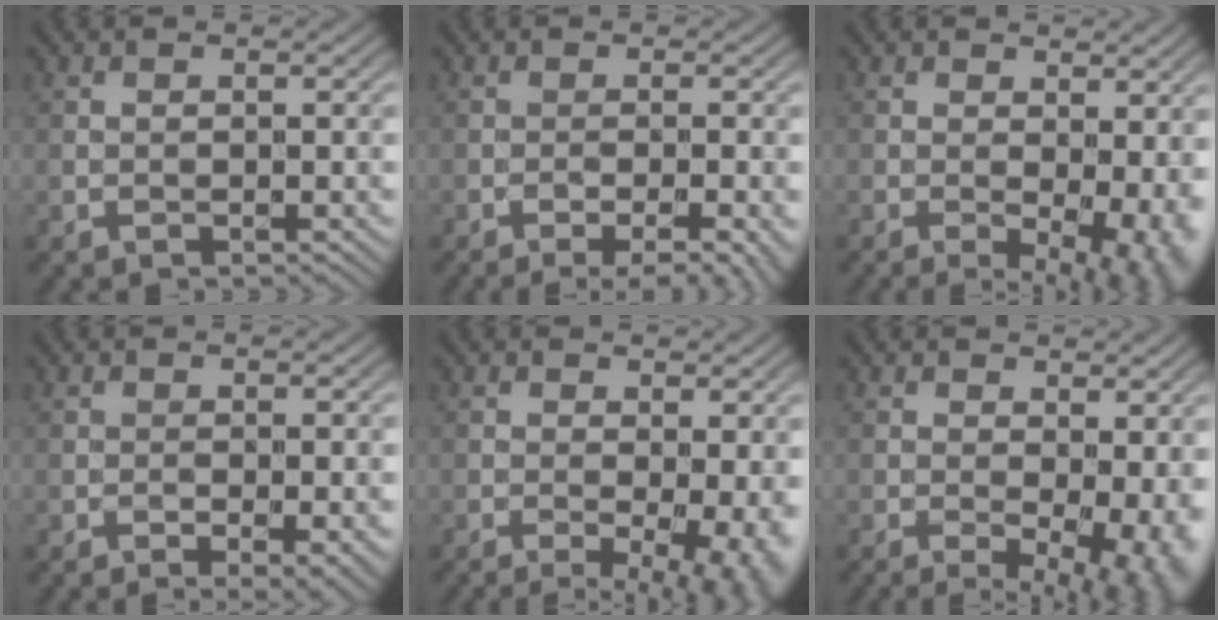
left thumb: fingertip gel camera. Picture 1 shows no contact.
{"total": 5.6, "force": [-2.9, 1.2, 4.6], "torque": [-0.062, -0.002, -0.035]}
{"total": 9.4, "force": [-0.8, 4.4, 8.3], "torque": [-0.100, -0.008, 0.010]}
{"total": 3.0, "force": [-1.1, 0.7, 2.7], "torque": [-0.046, -0.006, -0.015]}
{"total": 8.3, "force": [-1.7, 2.8, 7.6], "torque": [-0.099, -0.001, -0.015]}
{"total": 10.1, "force": [-1.0, 4.7, 8.9], "torque": [-0.109, -0.009, 0.007]}